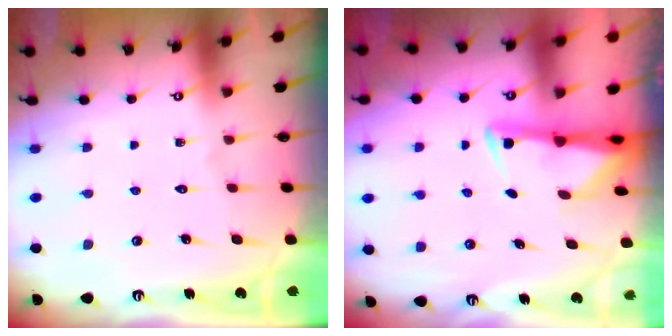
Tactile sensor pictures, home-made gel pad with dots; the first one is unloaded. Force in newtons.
{"total": 3.0, "press": 2.9, "slide": 0.6}